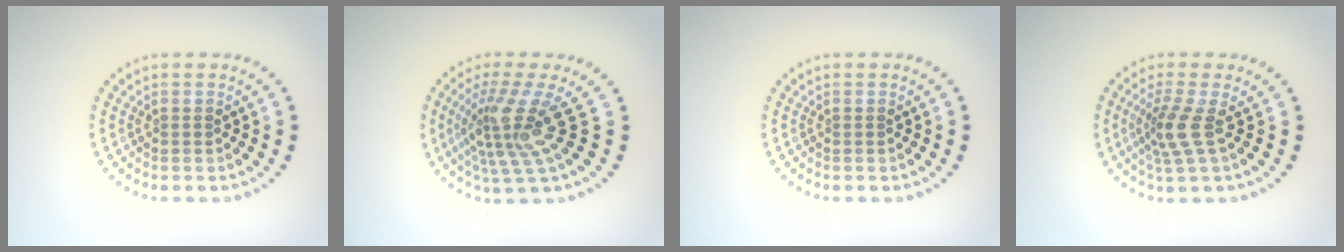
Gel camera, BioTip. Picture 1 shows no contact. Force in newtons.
{"total": 4.6, "press": 3.1, "slide": 3.5}
{"total": 0.0}
{"total": 2.8, "press": 2.0, "slide": 2.0}